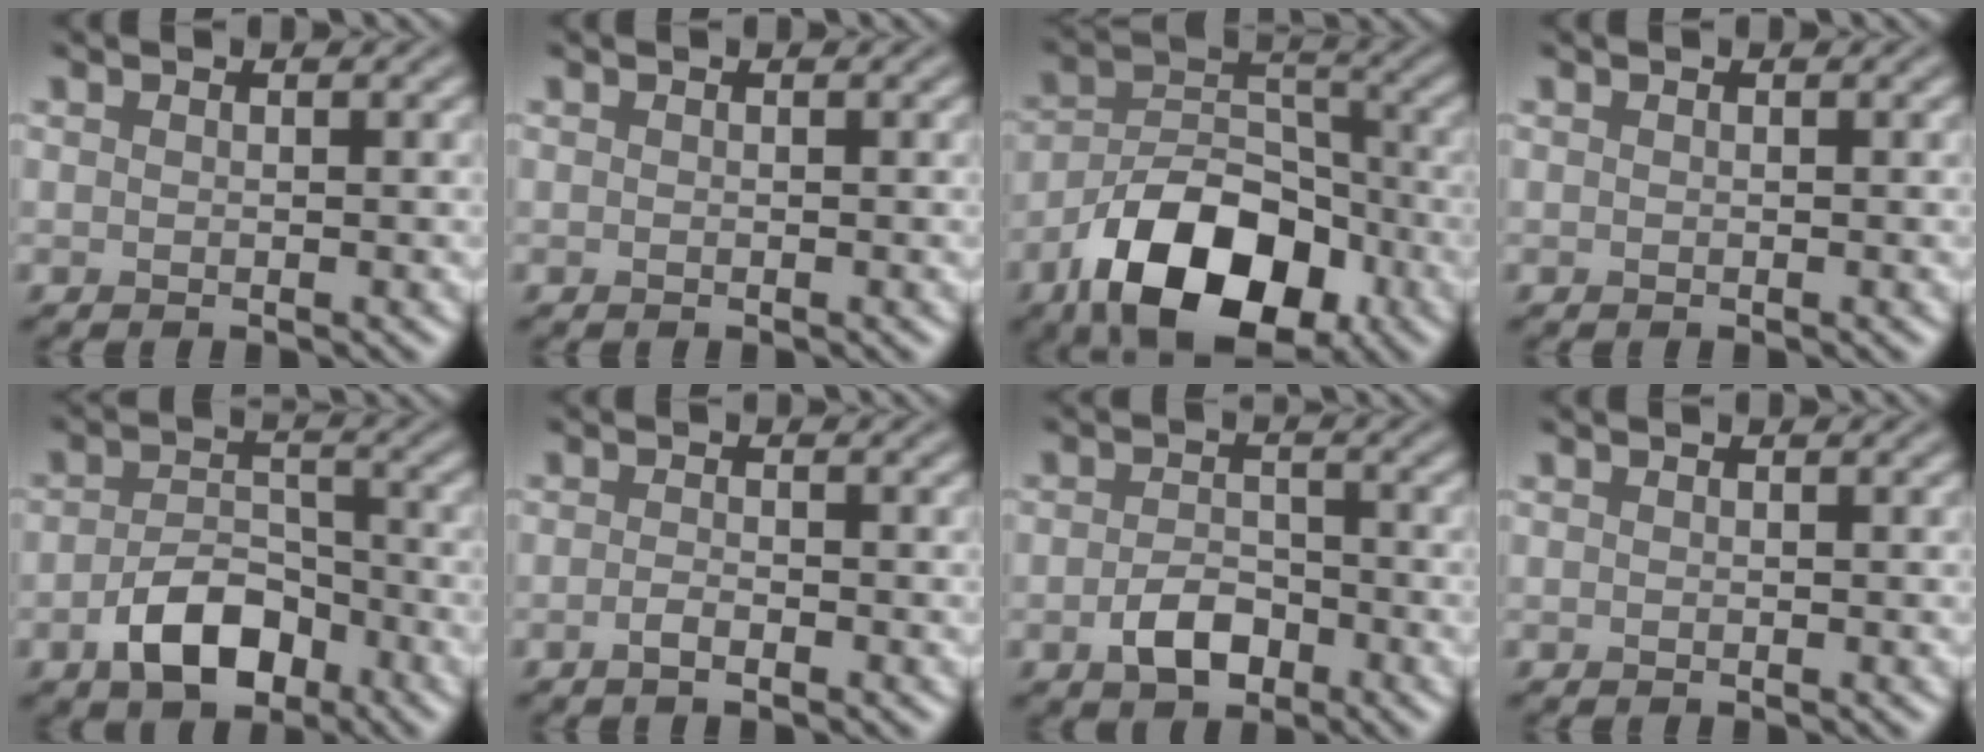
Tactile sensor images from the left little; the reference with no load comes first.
{"total": 0.0}
{"total": 11.3, "force": [-6.2, 6.2, 7.1], "torque": [-0.121, 0.000, -0.111]}
{"total": 0.0}
{"total": 5.5, "force": [-2.8, 3.2, 3.5], "torque": [-0.059, 0.002, -0.052]}
{"total": 1.4, "force": [-0.7, 0.4, 1.1], "torque": [-0.022, 0.000, -0.016]}
{"total": 3.5, "force": [-1.6, 2.1, 2.2], "torque": [-0.040, 0.002, -0.034]}
{"total": 0.0}